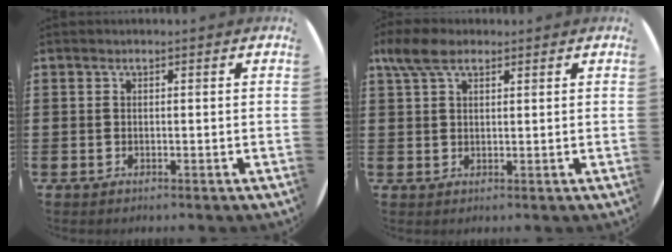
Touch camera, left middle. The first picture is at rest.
{"total": 4.5, "force": [3.0, 2.1, 2.6], "torque": [-0.050, 0.004, 0.055]}